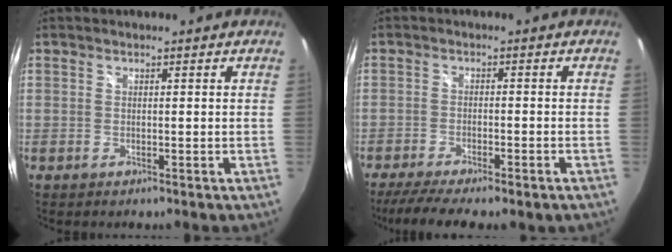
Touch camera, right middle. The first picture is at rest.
{"total": 9.9, "force": [-7.8, 1.5, 5.9], "torque": [-0.125, -0.032, -0.122]}